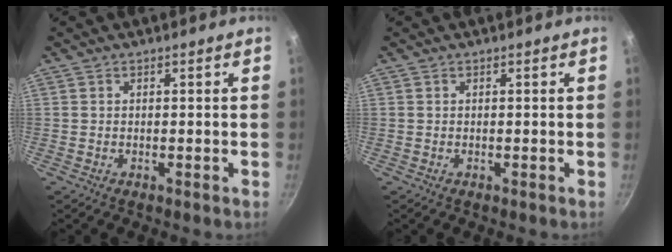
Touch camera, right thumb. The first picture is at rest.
{"total": 0.0}